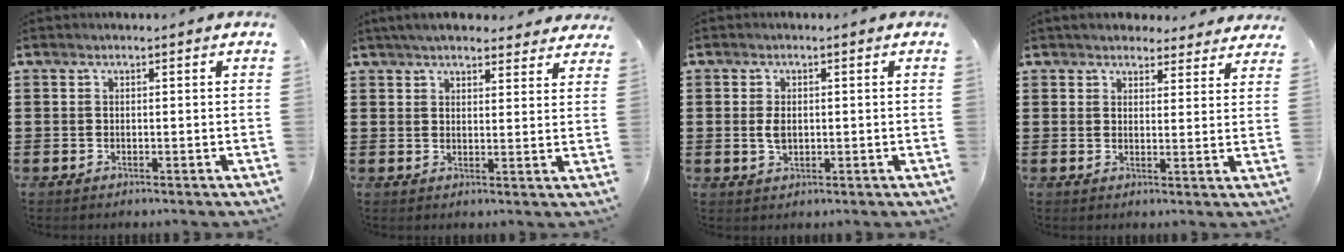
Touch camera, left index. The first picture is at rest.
{"total": 4.9, "force": [4.6, 0.9, 1.6], "torque": [-0.043, -0.009, 0.085]}
{"total": 2.7, "force": [0.1, 1.5, 2.2], "torque": [-0.053, 0.002, -0.001]}
{"total": 3.7, "force": [3.6, 0.8, 0.5], "torque": [-0.011, -0.013, 0.067]}